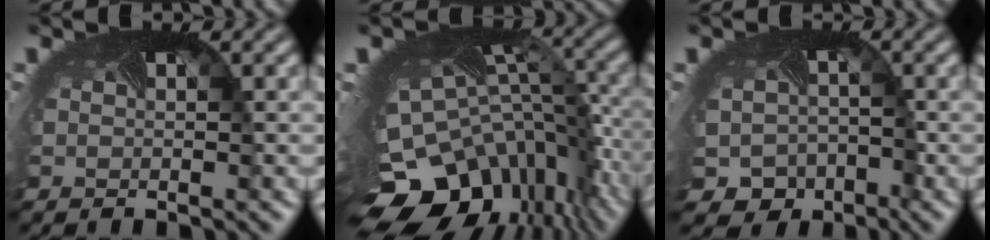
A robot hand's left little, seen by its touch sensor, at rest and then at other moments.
{"total": 15.9, "force": [-6.8, 10.7, 9.6], "torque": [-0.200, -0.043, -0.074]}
{"total": 5.3, "force": [-2.8, 4.5, 0.8], "torque": [-0.007, -0.025, -0.032]}